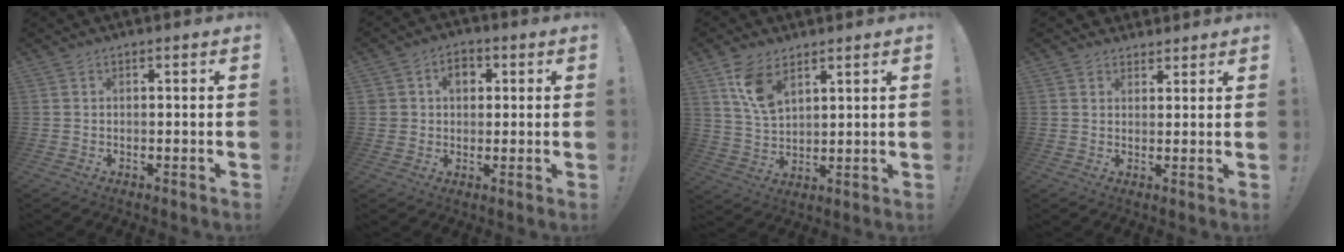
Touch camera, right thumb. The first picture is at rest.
{"total": 6.3, "force": [1.8, 5.3, 2.7], "torque": [-0.043, 0.002, 0.033]}
{"total": 9.6, "force": [5.8, 5.0, 5.8], "torque": [-0.109, -0.015, 0.112]}
{"total": 3.5, "force": [2.7, 2.3, 0.3], "torque": [0.001, -0.011, 0.049]}